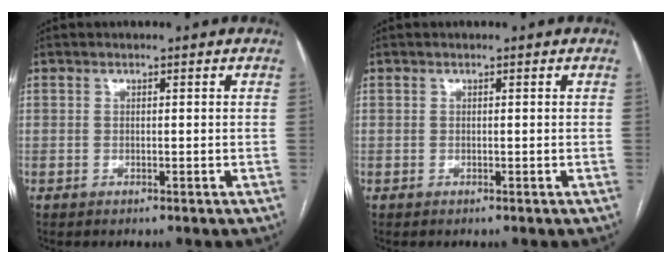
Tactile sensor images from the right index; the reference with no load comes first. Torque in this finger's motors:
{"motor_torque": [0.00, 0.00, 0.00, 0.00]}